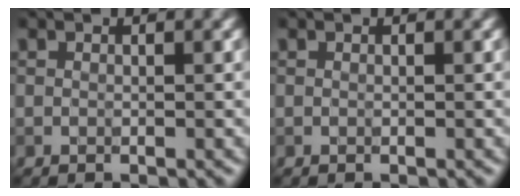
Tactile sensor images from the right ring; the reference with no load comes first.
{"total": 0.0}